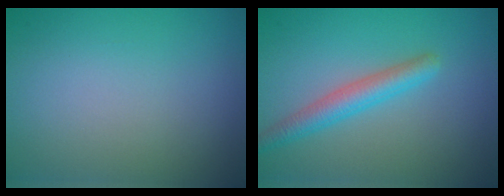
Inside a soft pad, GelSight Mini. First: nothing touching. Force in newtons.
{"total": 3.0, "press": 3.0, "slide": 0.0}